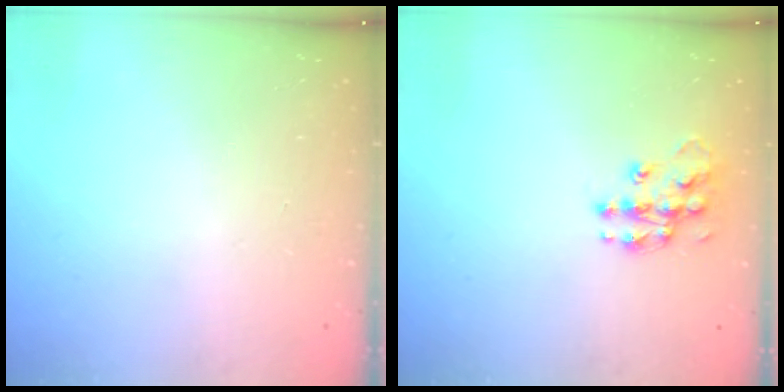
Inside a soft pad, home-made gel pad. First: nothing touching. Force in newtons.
{"total": 11.3, "press": 11.3, "slide": 0.7}